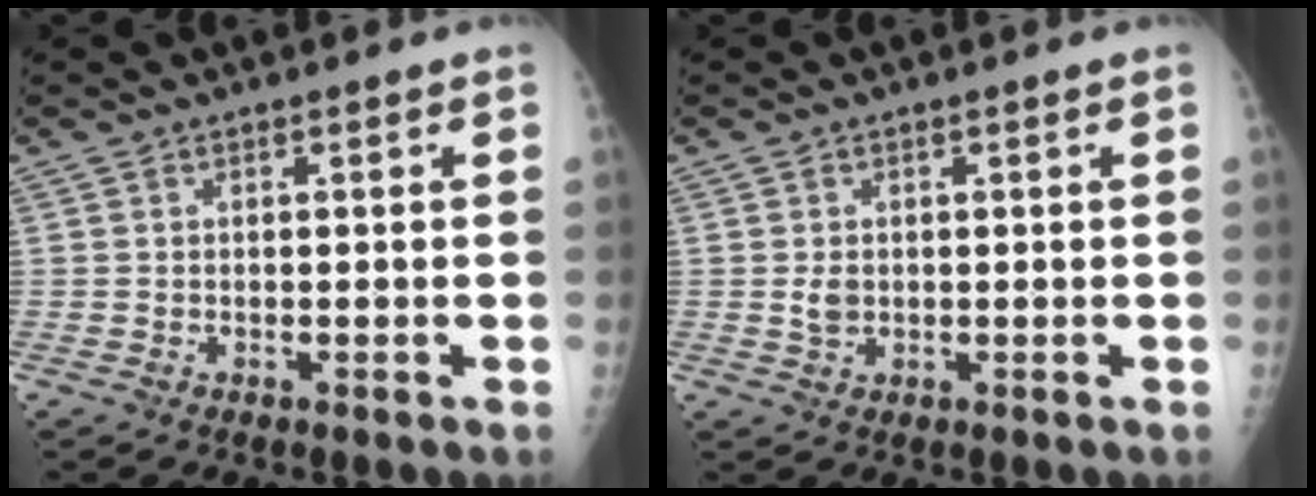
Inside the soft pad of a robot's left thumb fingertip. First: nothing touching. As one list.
[{"total": 2.1, "force": [0.2, 1.6, 1.3], "torque": [-0.019, -0.003, 0.009]}]